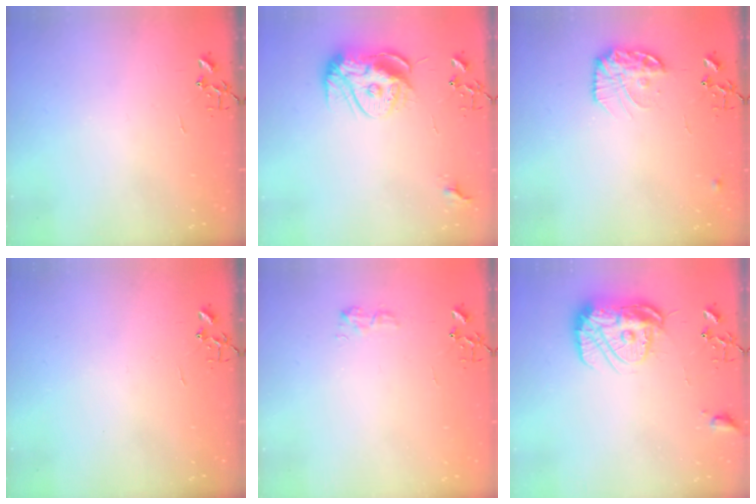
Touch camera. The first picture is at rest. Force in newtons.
{"total": 13.7, "press": 13.7, "slide": 1.2}
{"total": 14.3, "press": 14.3, "slide": 0.8}
{"total": 0.0}
{"total": 8.0, "press": 7.9, "slide": 0.7}
{"total": 15.7, "press": 15.7, "slide": 1.6}